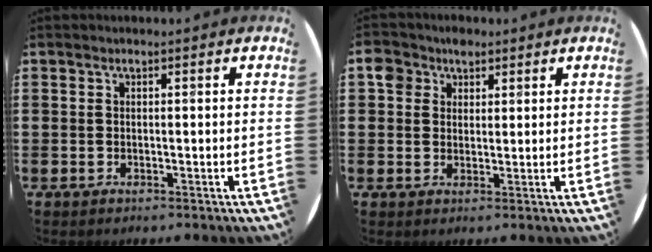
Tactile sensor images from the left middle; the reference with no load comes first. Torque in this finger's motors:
{"motor_torque": [0.19, -0.15, 0.06, 0.05]}